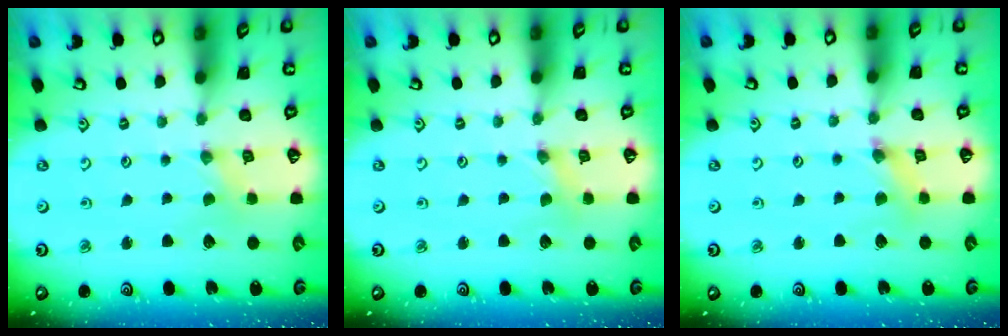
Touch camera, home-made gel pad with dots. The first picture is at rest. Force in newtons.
{"total": 0.0}
{"total": 2.7, "press": 2.7, "slide": 0.2}